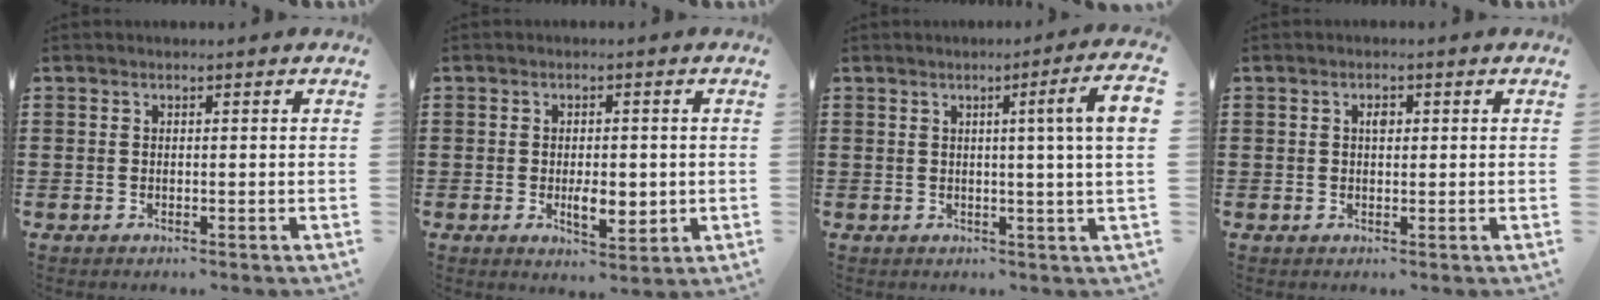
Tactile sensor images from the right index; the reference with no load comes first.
{"total": 4.3, "force": [-0.6, 2.2, 3.7], "torque": [-0.059, 0.003, -0.012]}
{"total": 5.8, "force": [1.3, -0.9, 5.6], "torque": [-0.097, -0.011, 0.014]}
{"total": 1.4, "force": [0.3, 0.8, 1.1], "torque": [-0.023, 0.007, 0.005]}